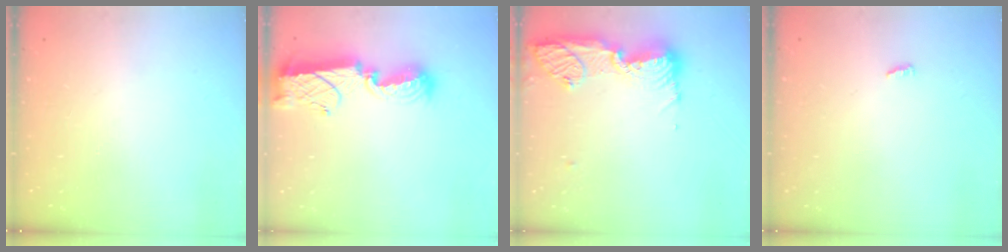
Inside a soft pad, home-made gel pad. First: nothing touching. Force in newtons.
{"total": 12.3, "press": 12.3, "slide": 0.8}
{"total": 17.6, "press": 16.5, "slide": 6.2}
{"total": 2.7, "press": 2.7, "slide": 0.2}